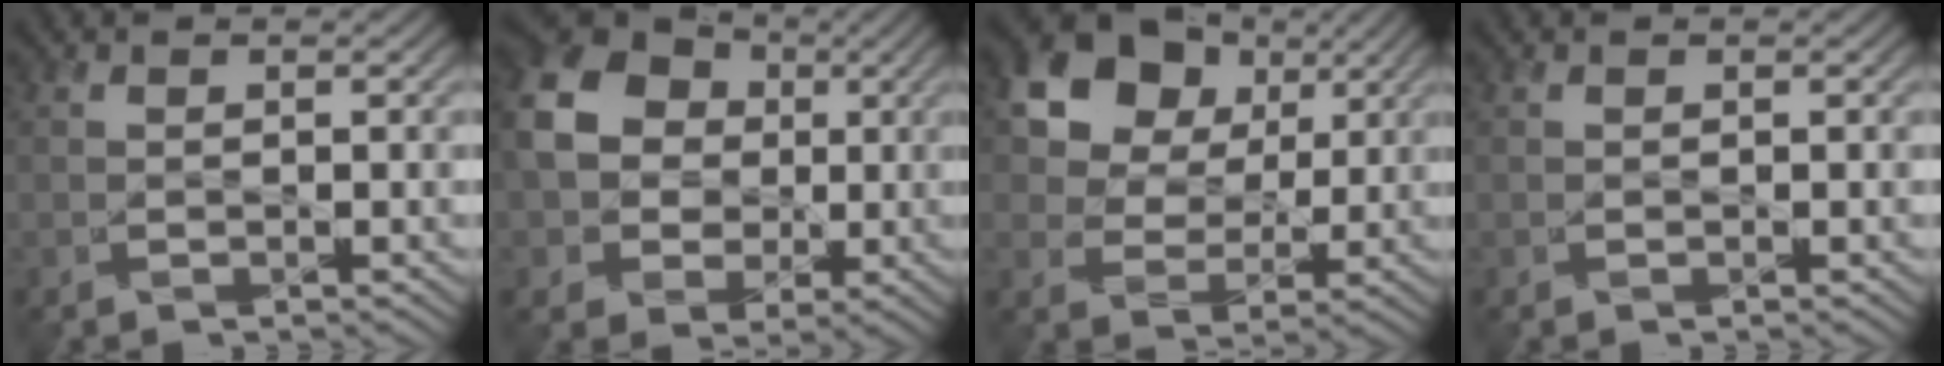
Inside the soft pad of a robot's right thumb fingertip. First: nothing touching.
{"total": 15.5, "force": [1.8, 13.5, 7.3], "torque": [-0.219, 0.014, 0.022]}
{"total": 15.0, "force": [7.3, 10.9, 7.2], "torque": [-0.191, 0.040, 0.160]}
{"total": 0.0}